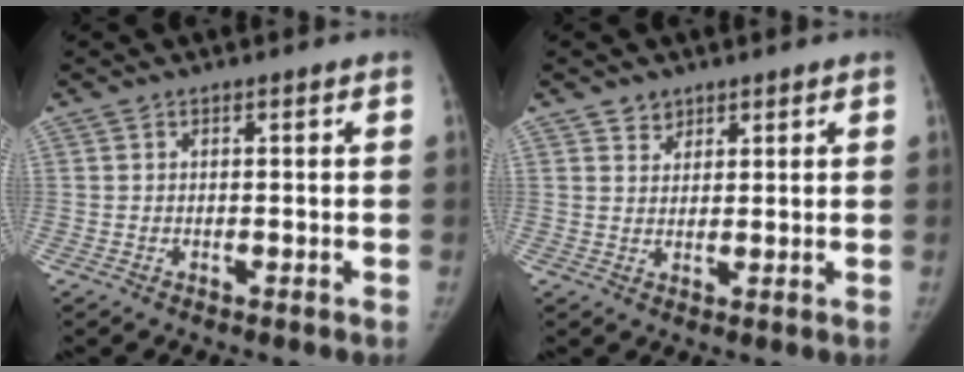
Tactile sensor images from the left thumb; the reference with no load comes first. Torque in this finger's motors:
{"motor_torque": [-0.02, 0.01, 0.34, -0.32, 0.04]}